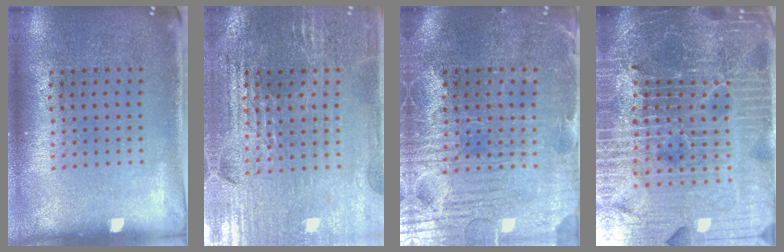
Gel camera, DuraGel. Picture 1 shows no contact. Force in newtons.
{"total": 2.9, "press": 2.8, "slide": 0.5}
{"total": 4.0, "press": 3.8, "slide": 1.4}
{"total": 6.6, "press": 5.8, "slide": 3.0}